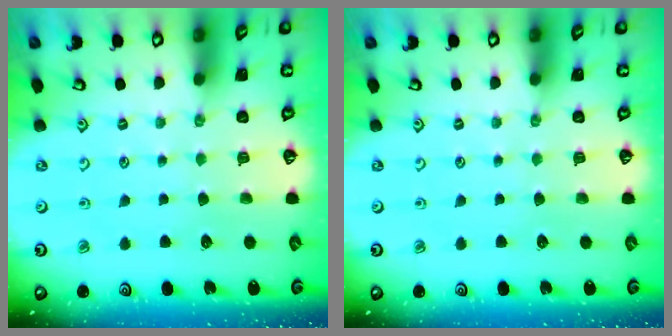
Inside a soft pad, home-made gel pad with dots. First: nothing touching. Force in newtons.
{"total": 0.0}